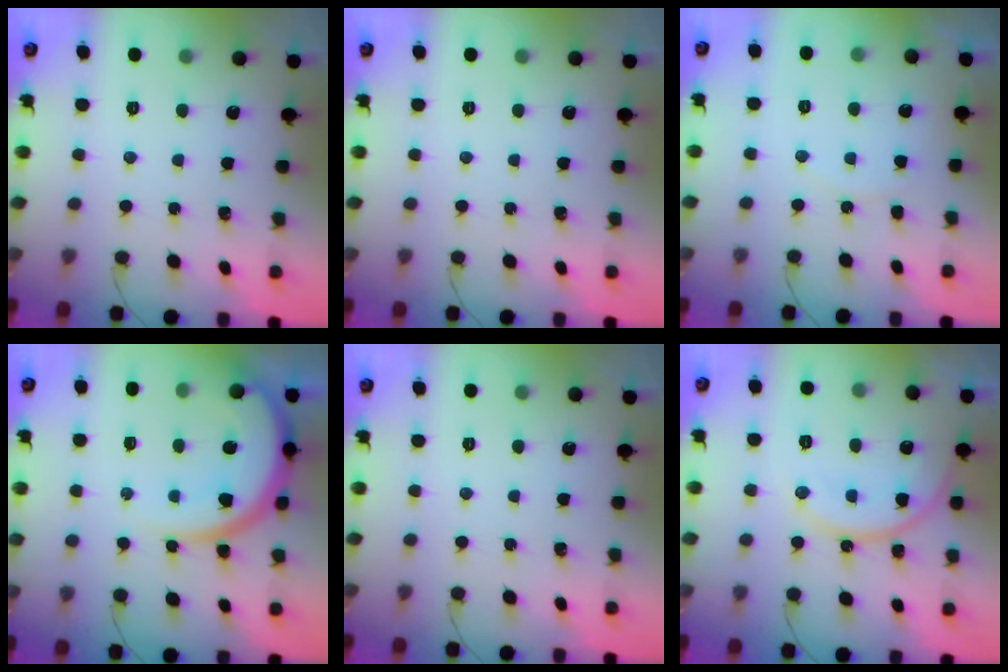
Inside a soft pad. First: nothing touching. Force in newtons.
{"total": 0.0}
{"total": 5.2, "press": 5.2, "slide": 0.4}
{"total": 13.9, "press": 13.8, "slide": 1.5}
{"total": 0.0}
{"total": 14.0, "press": 13.6, "slide": 3.2}